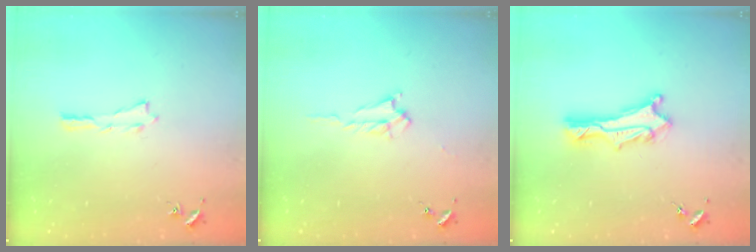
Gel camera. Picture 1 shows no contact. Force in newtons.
{"total": 1.7, "press": 1.7, "slide": 0.3}
{"total": 3.0, "press": 3.0, "slide": 0.2}